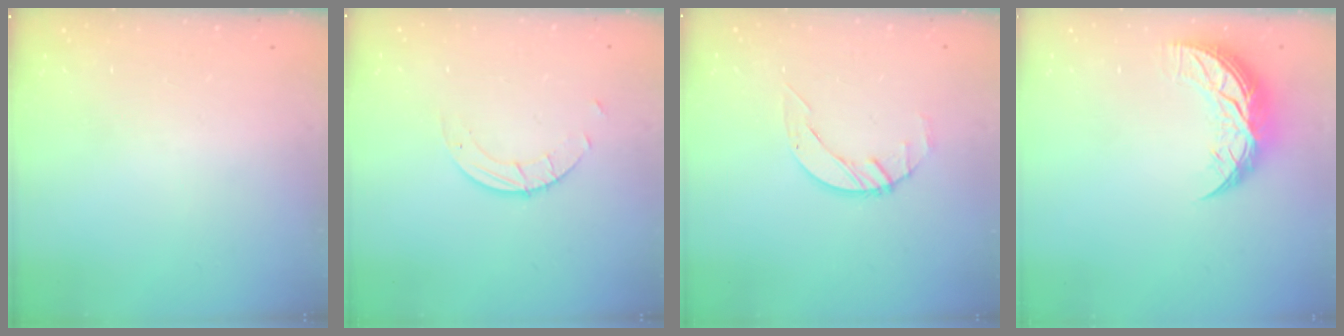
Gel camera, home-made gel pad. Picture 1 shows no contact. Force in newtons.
{"total": 2.6, "press": 2.6, "slide": 0.3}
{"total": 2.7, "press": 2.6, "slide": 0.4}
{"total": 9.3, "press": 9.3, "slide": 0.8}